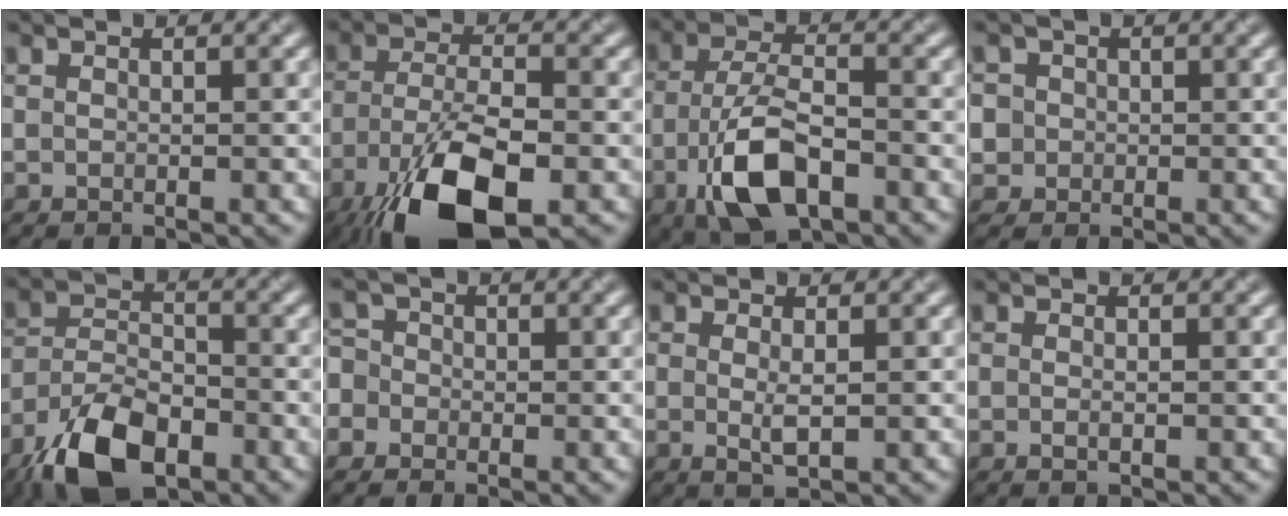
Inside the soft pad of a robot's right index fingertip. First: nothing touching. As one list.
[{"total": 12.2, "force": [-6.7, 4.7, 9.0], "torque": [-0.188, -0.018, -0.124]}, {"total": 7.8, "force": [-3.5, 3.4, 6.2], "torque": [-0.125, -0.001, -0.072]}, {"total": 4.3, "force": [0.7, 4.0, 1.4], "torque": [-0.029, 0.031, -0.003]}, {"total": 8.5, "force": [-5.5, 3.8, 5.3], "torque": [-0.103, -0.006, -0.111]}, {"total": 3.6, "force": [-0.8, 3.3, 1.1], "torque": [-0.013, 0.022, -0.048]}, {"total": 1.8, "force": [0.0, 0.3, 1.7], "torque": [-0.034, -0.005, 0.002]}, {"total": 0.7, "force": [-0.1, 0.1, 0.7], "torque": [-0.013, -0.003, -0.002]}]